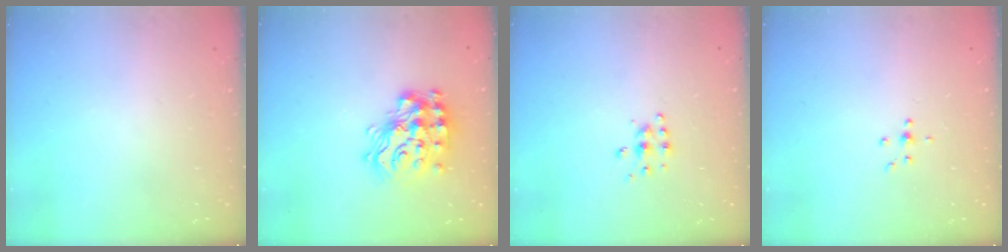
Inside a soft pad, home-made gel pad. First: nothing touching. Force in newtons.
{"total": 17.7, "press": 17.7, "slide": 1.2}
{"total": 5.4, "press": 5.4, "slide": 0.6}
{"total": 3.9, "press": 3.7, "slide": 1.2}